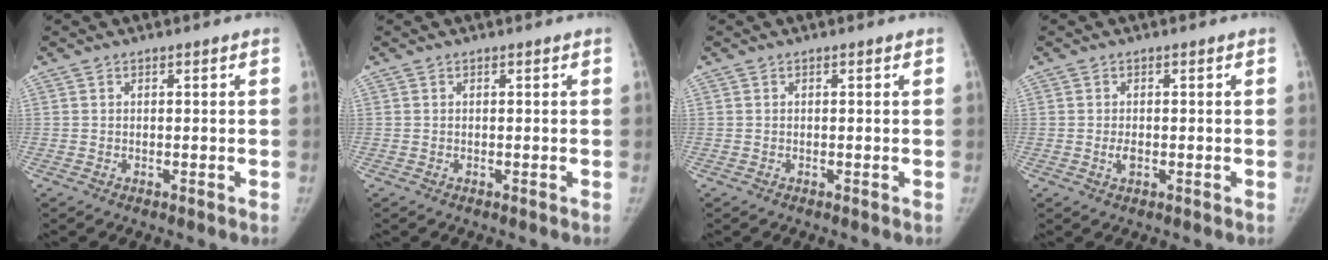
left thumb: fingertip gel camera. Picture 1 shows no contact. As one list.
[{"total": 0.0}, {"total": 0.0}, {"total": 1.6, "force": [-0.3, 0.9, 1.3], "torque": [-0.021, -0.001, -0.005]}]